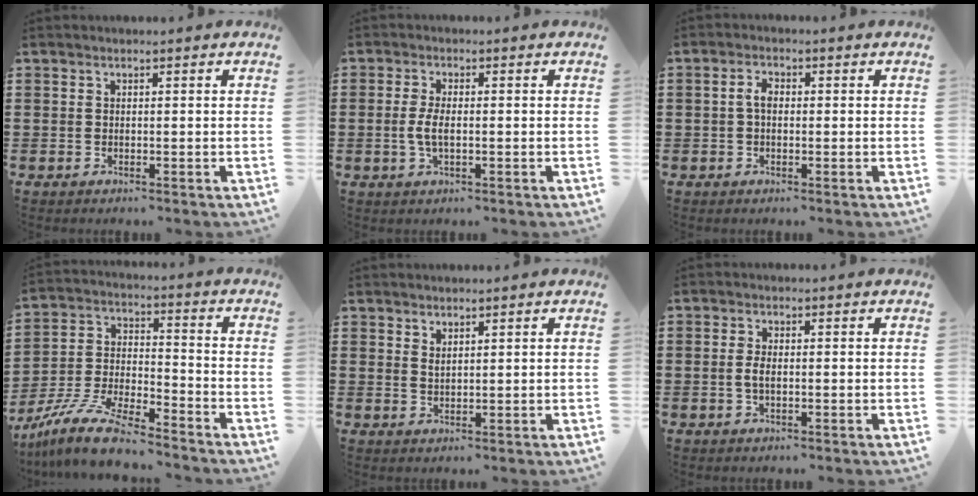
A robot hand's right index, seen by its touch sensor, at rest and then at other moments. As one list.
[{"total": 3.6, "force": [-0.4, 1.3, 3.3], "torque": [-0.082, -0.006, -0.015]}, {"total": 2.5, "force": [0.0, 1.4, 2.1], "torque": [-0.049, 0.003, -0.004]}, {"total": 10.5, "force": [-9.2, 1.7, 4.8], "torque": [-0.110, 0.016, -0.185]}, {"total": 1.4, "force": [1.3, 0.4, 0.3], "torque": [-0.008, 0.002, 0.024]}, {"total": 2.2, "force": [-0.2, 0.9, 1.9], "torque": [-0.052, -0.003, -0.010]}]